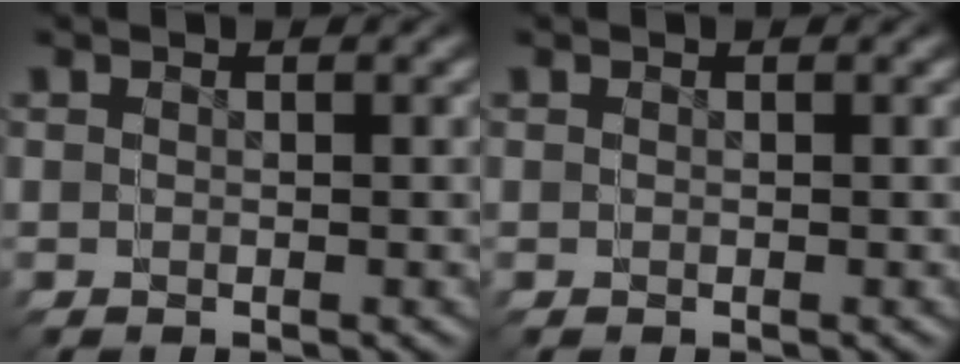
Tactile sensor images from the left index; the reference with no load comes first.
{"total": 0.0}